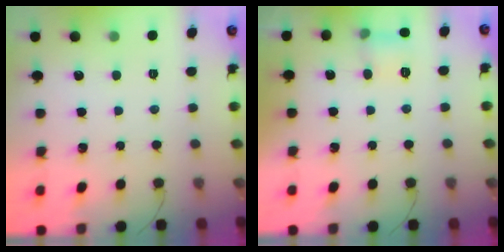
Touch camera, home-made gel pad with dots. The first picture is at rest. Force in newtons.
{"total": 6.5, "press": 6.2, "slide": 1.9}